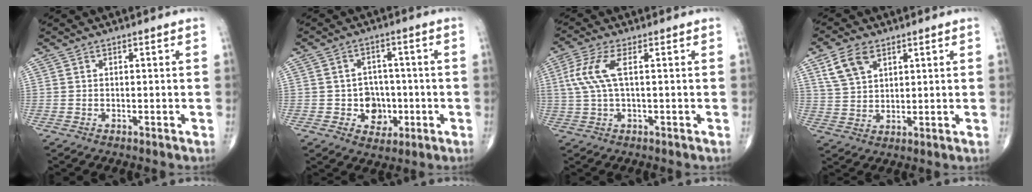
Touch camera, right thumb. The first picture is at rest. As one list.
[{"total": 6.4, "force": [-1.4, 5.5, 3.0], "torque": [-0.003, 0.015, -0.018]}, {"total": 6.9, "force": [1.3, 2.0, 6.5], "torque": [-0.184, 0.013, 0.027]}, {"total": 7.3, "force": [3.9, 4.4, 4.4], "torque": [-0.076, -0.010, 0.080]}]